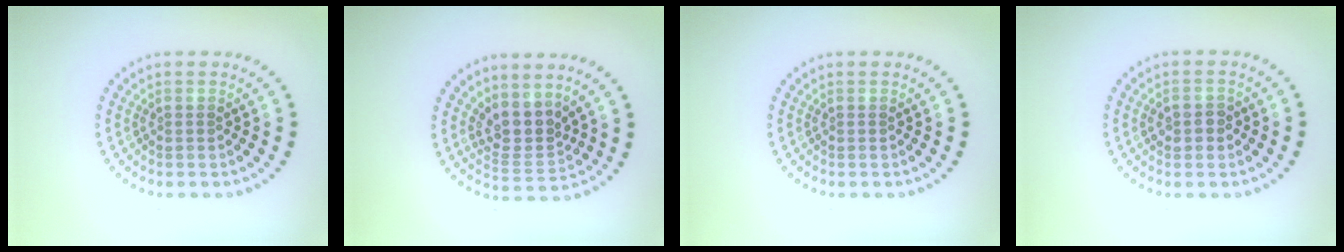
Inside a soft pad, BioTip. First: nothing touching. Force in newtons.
{"total": 3.2, "press": 2.4, "slide": 2.1}
{"total": 0.0}
{"total": 1.8, "press": 1.8, "slide": 0.1}